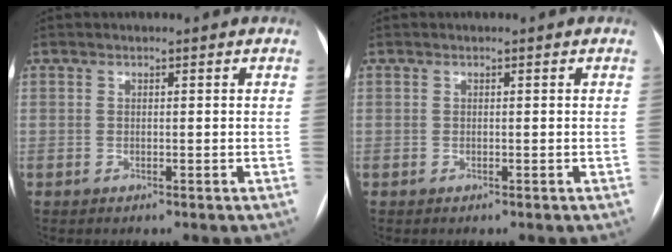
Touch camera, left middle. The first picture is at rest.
{"total": 0.0}